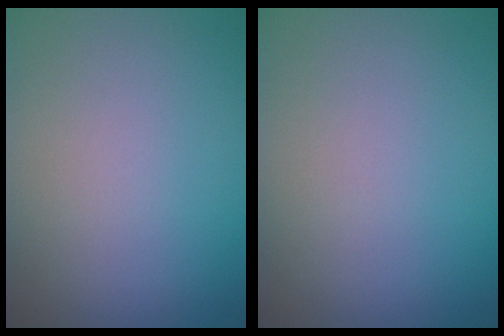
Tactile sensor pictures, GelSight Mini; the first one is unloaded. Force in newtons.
{"total": 0.0}